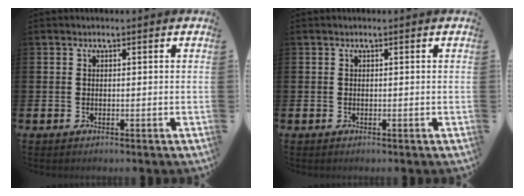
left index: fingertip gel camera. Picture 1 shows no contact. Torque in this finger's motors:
{"motor_torque": [-0.05, 0.01, 0.00, 0.00]}